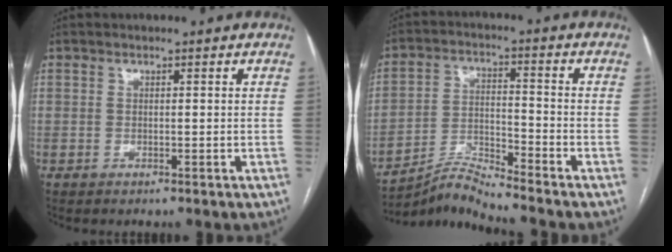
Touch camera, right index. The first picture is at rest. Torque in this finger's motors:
{"motor_torque": [-0.76, -0.69, -0.18, -0.09]}